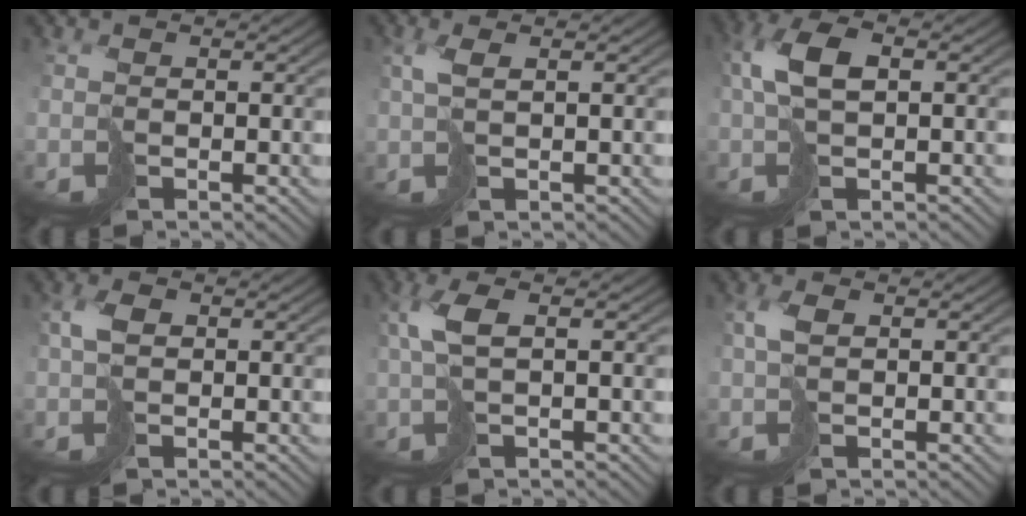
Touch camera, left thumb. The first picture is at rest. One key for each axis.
{"total": 2.6, "fx": 1.2, "fy": 0.7, "fz": 2.2, "tx": -0.042, "ty": 0.009, "tz": 0.024}
{"total": 6.3, "fx": 1.0, "fy": 3.0, "fz": 5.5, "tx": -0.115, "ty": 0.015, "tz": 0.014}
{"total": 2.7, "fx": 0.7, "fy": 1.5, "fz": 2.1, "tx": -0.046, "ty": 0.003, "tz": 0.012}
{"total": 4.7, "fx": 1.3, "fy": 1.6, "fz": 4.3, "tx": -0.089, "ty": 0.013, "tz": 0.023}
{"total": 2.5, "fx": 0.8, "fy": 1.2, "fz": 2.0, "tx": -0.048, "ty": 0.004, "tz": 0.016}